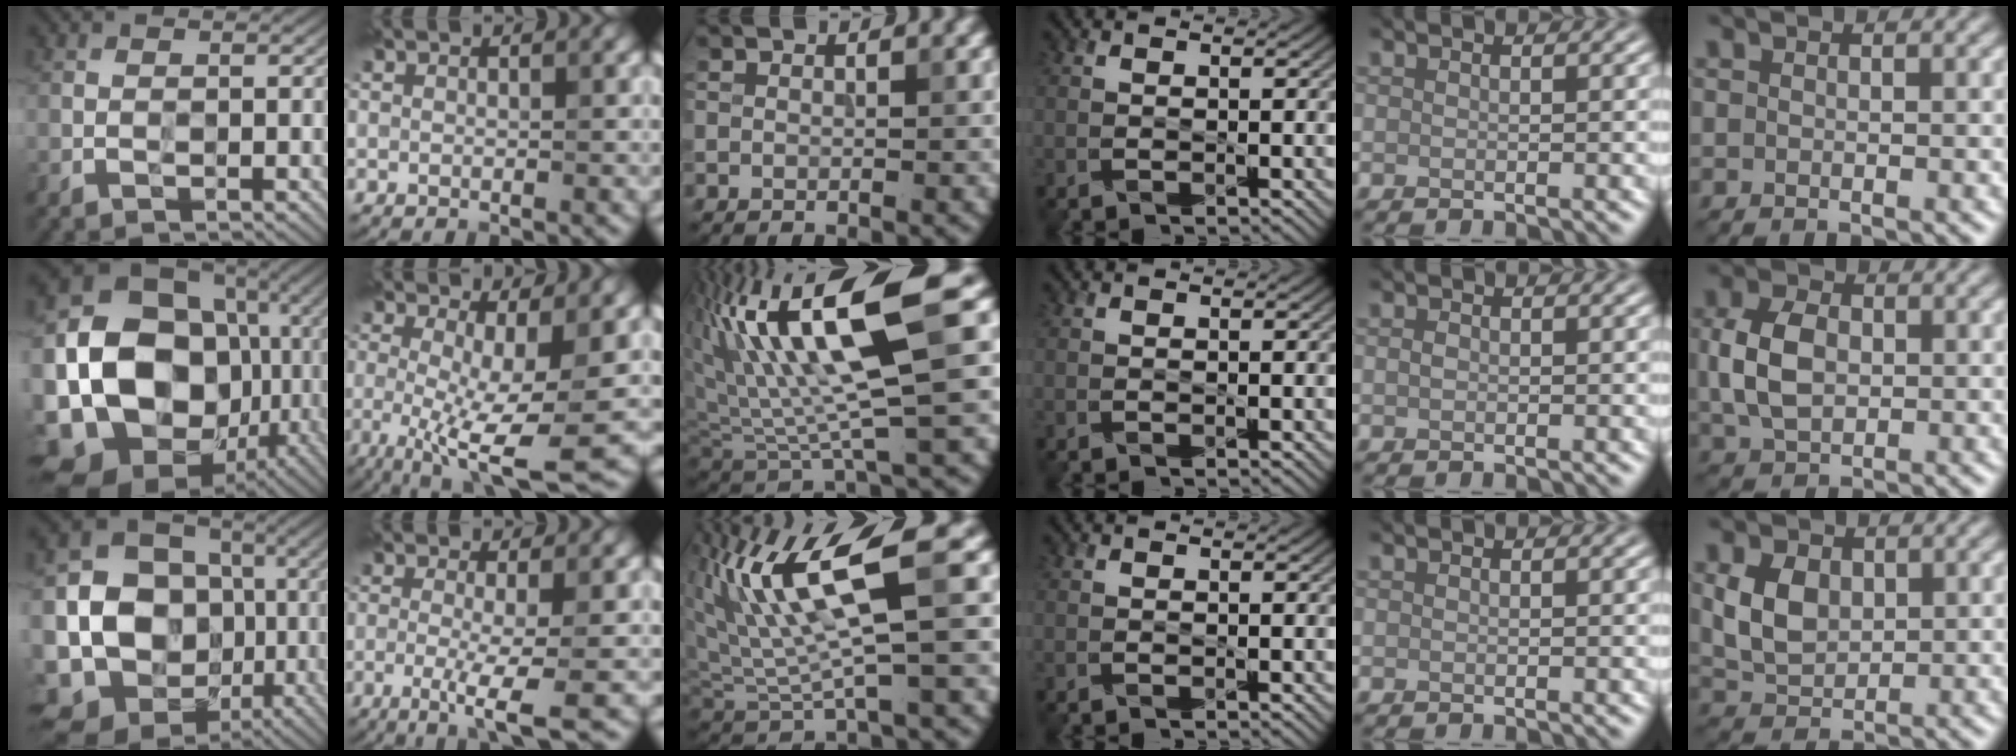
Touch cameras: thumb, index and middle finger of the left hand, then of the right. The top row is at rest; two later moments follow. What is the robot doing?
{"motion": "wipe", "object": "mirror"}